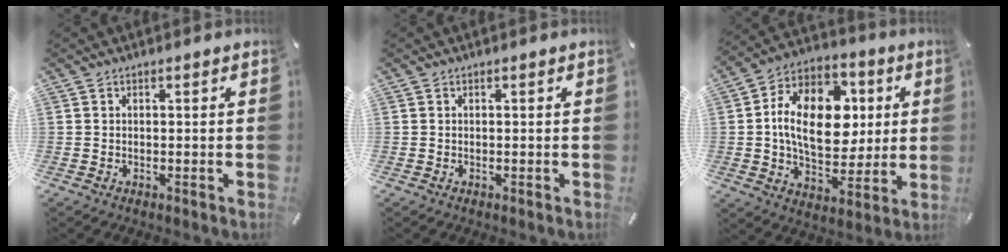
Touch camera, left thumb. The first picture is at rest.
{"total": 0.0}
{"total": 18.8, "force": [2.0, 12.9, 13.6], "torque": [-0.248, 0.007, 0.033]}